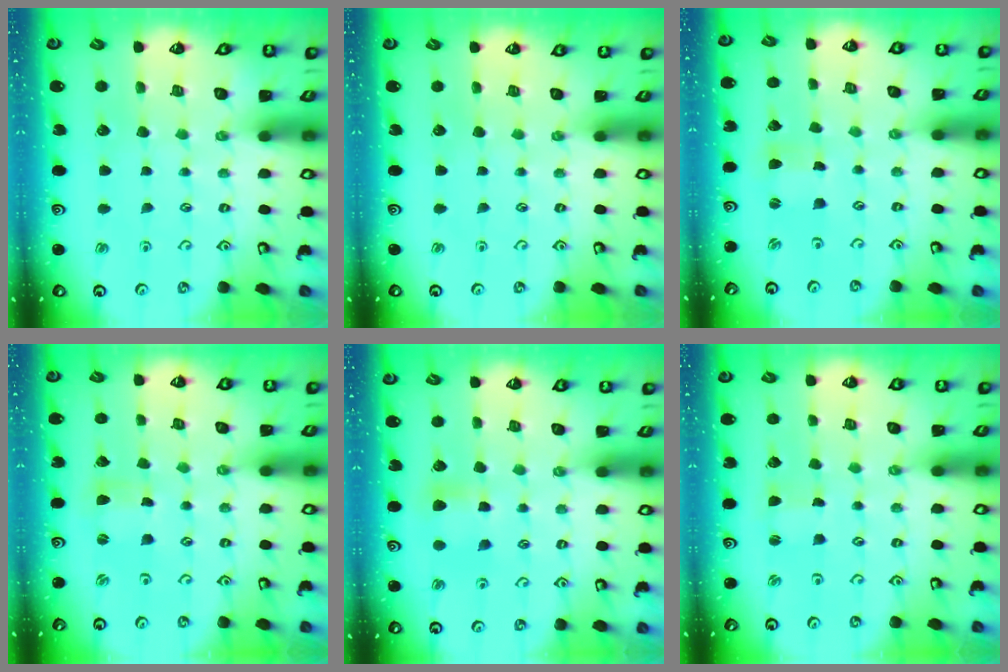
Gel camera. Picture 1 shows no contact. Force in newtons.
{"total": 0.0}
{"total": 1.1, "press": 1.0, "slide": 0.3}
{"total": 0.7, "press": 0.7, "slide": 0.1}
{"total": 5.5, "press": 5.5, "slide": 0.8}
{"total": 1.1, "press": 1.1, "slide": 0.1}